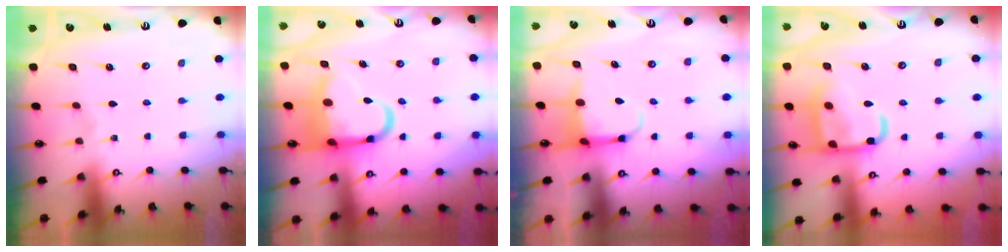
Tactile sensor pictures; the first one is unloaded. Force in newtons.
{"total": 10.8, "press": 10.4, "slide": 2.8}
{"total": 3.9, "press": 3.8, "slide": 1.0}
{"total": 14.8, "press": 14.7, "slide": 1.3}